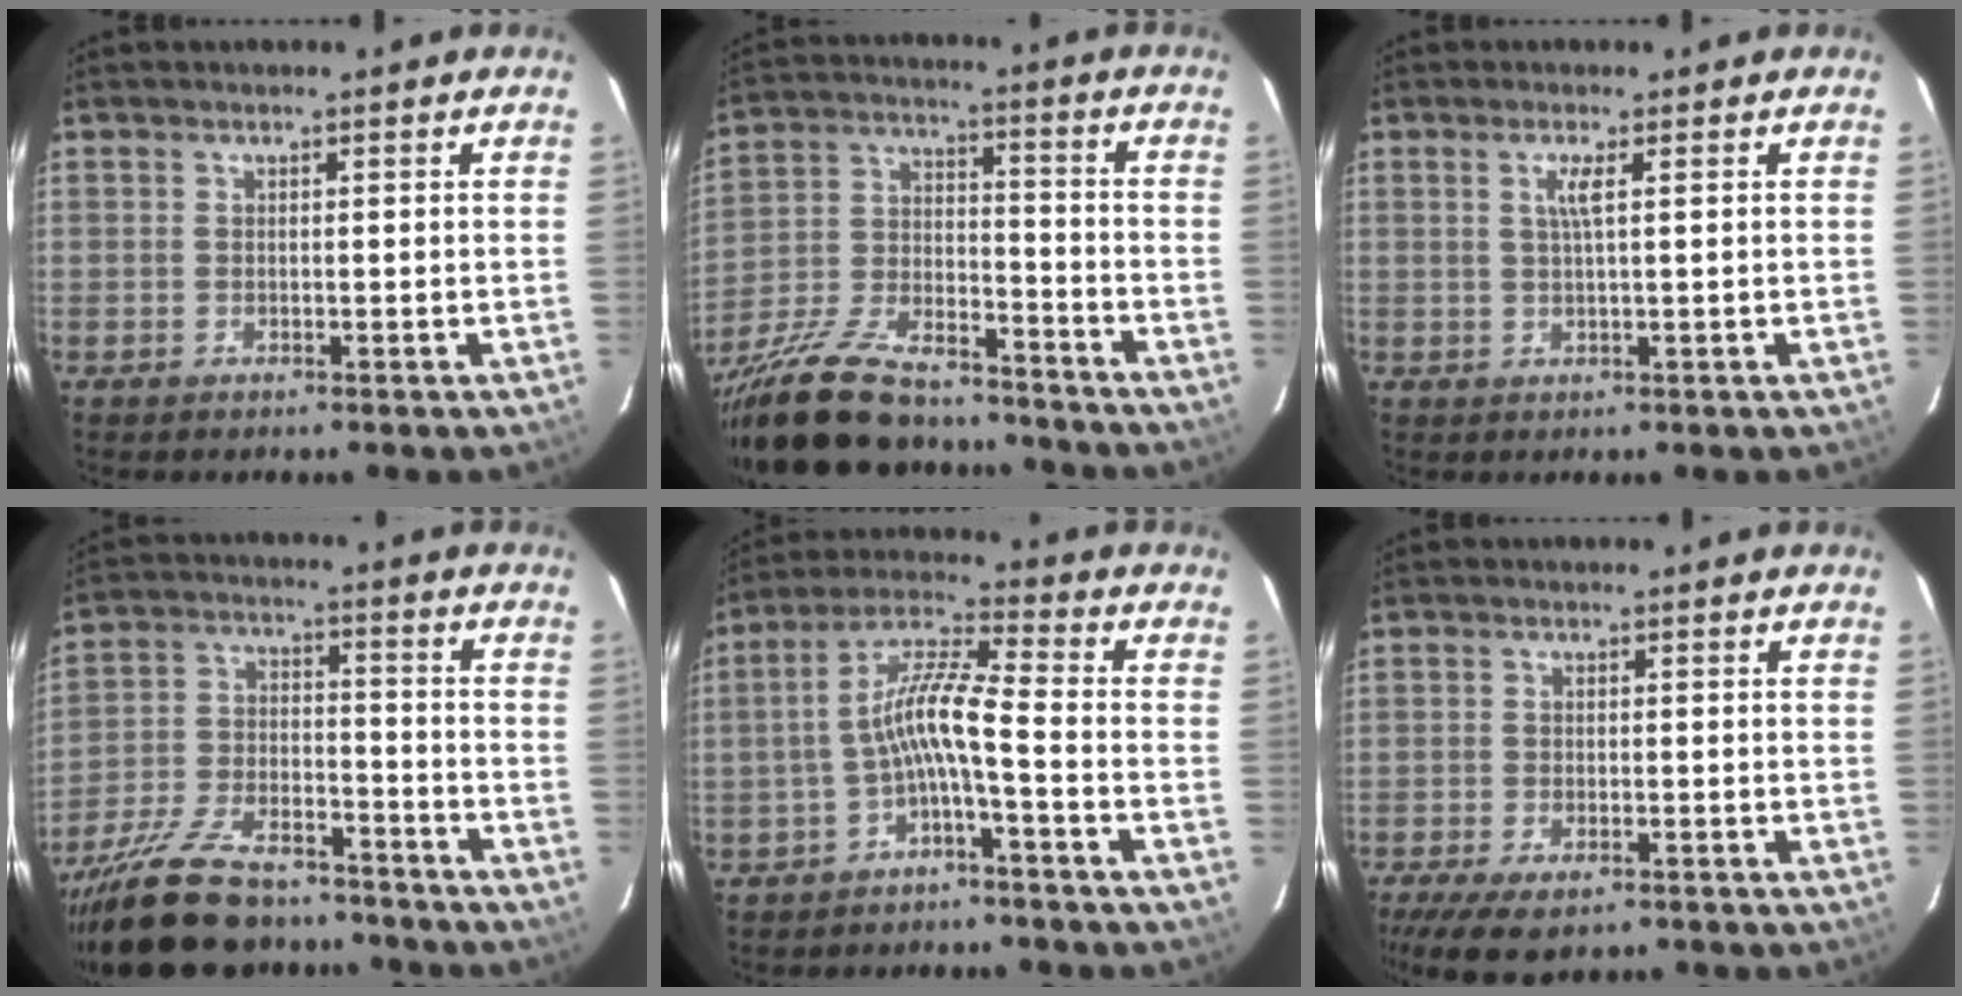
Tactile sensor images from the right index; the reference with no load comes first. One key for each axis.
{"total": 22.9, "fx": -18.4, "fy": 7.8, "fz": 11.2, "tx": -0.227, "ty": -0.016, "tz": -0.296}
{"total": 2.2, "fx": 0.7, "fy": -0.3, "fz": 2.1, "tx": -0.042, "ty": -0.002, "tz": 0.014}
{"total": 20.7, "fx": -16.6, "fy": 7.8, "fz": 9.6, "tx": -0.197, "ty": -0.006, "tz": -0.263}
{"total": 7.9, "fx": -3.0, "fy": 0.4, "fz": 7.3, "tx": -0.169, "ty": 0.020, "tz": -0.056}
{"total": 9.2, "fx": -6.7, "fy": 3.4, "fz": 5.3, "tx": -0.126, "ty": -0.031, "tz": -0.111}